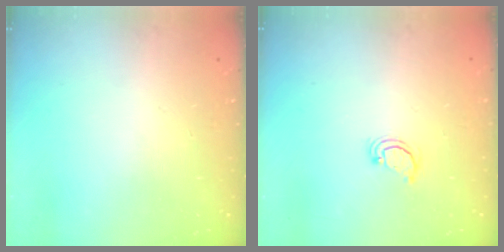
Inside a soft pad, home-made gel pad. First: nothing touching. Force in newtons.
{"total": 2.6, "press": 2.6, "slide": 0.3}